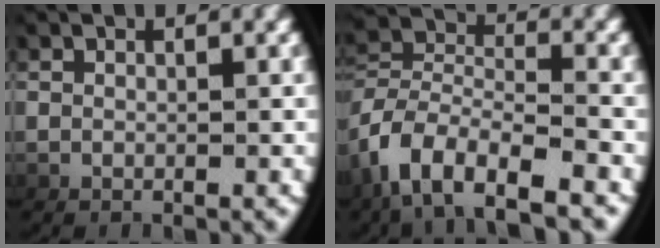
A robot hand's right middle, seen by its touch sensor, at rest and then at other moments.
{"total": 5.7, "force": [-2.6, 3.8, 3.4], "torque": [-0.085, -0.013, -0.048]}